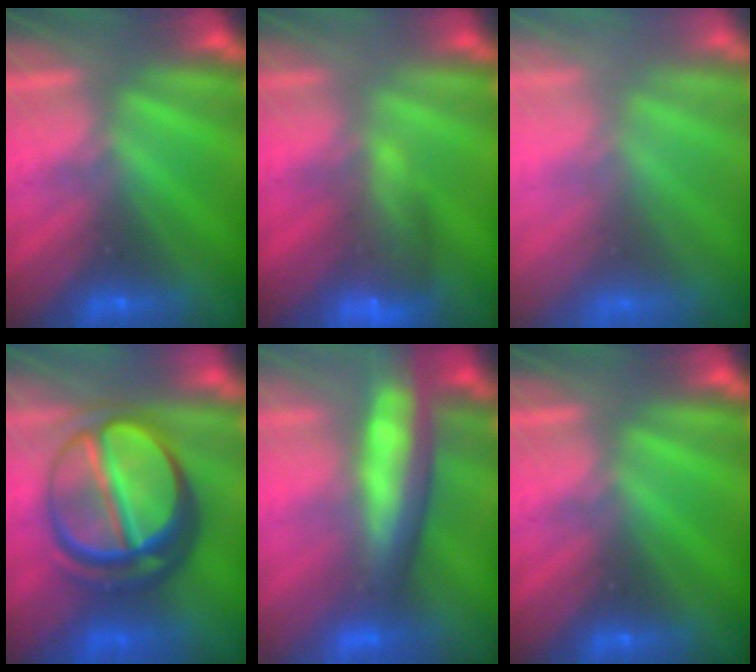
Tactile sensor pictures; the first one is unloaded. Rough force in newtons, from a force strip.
{"total": 8.3}
{"total": 11.8}
{"total": 7.1}
{"total": 6.4}
{"total": 0.0}